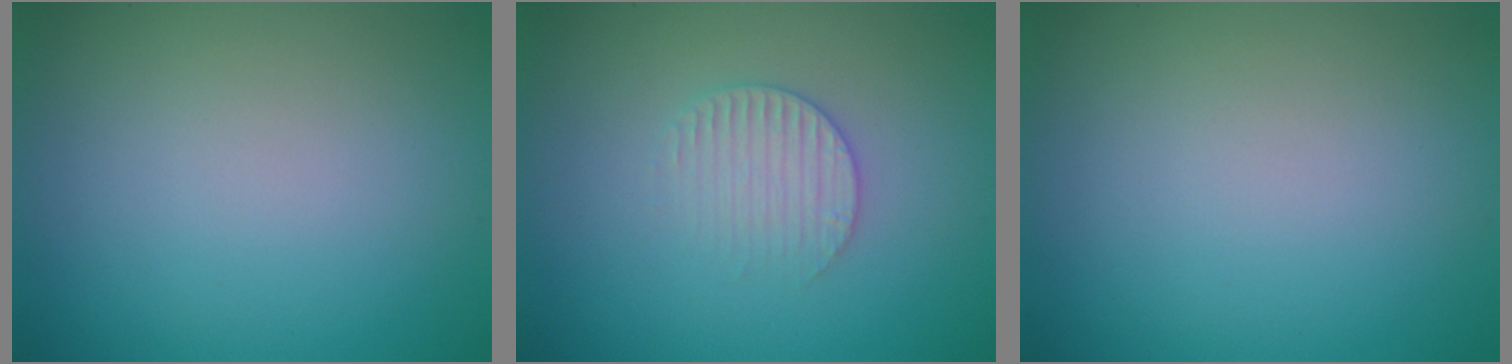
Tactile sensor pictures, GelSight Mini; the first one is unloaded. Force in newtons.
{"total": 2.2, "press": 2.1, "slide": 0.5}
{"total": 0.0}